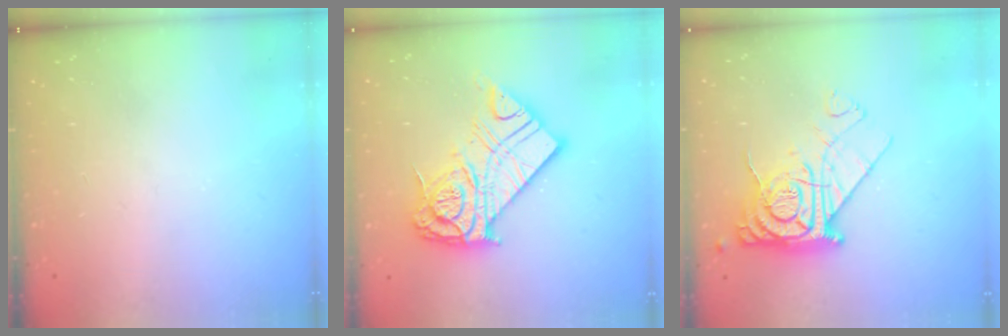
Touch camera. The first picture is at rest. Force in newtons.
{"total": 20.3, "press": 20.1, "slide": 2.2}
{"total": 13.8, "press": 13.7, "slide": 1.3}